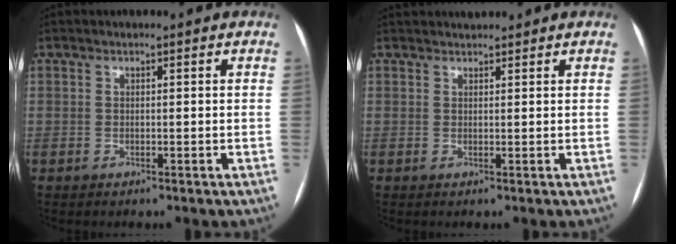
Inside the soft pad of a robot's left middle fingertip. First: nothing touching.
{"total": 2.1, "force": [2.0, 0.5, 0.3], "torque": [-0.003, 0.021, 0.033]}